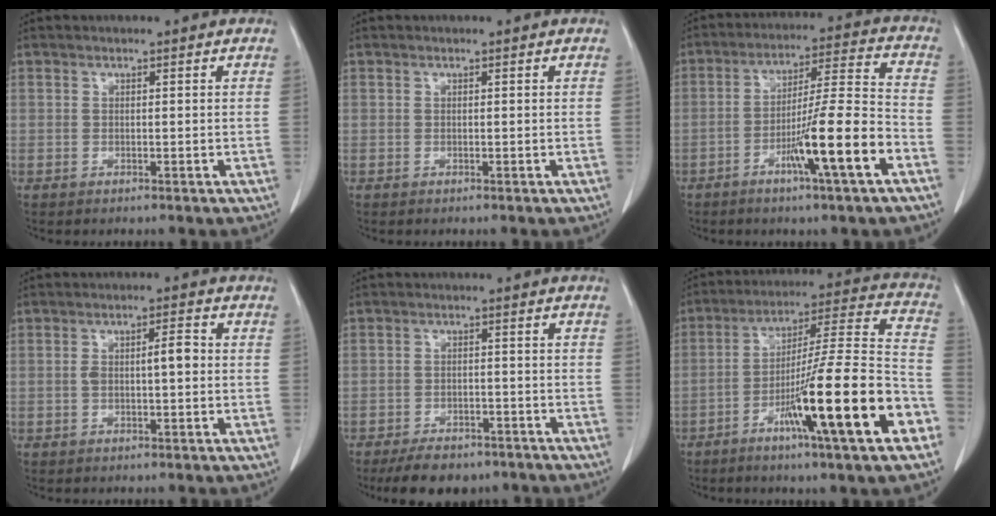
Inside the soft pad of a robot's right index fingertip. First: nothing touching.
{"total": 0.0}
{"total": 13.2, "force": [-5.7, -0.5, 11.9], "torque": [-0.200, 0.000, -0.095]}
{"total": 4.2, "force": [0.0, 1.2, 4.1], "torque": [-0.077, 0.016, 0.002]}
{"total": 9.1, "force": [-7.1, 3.5, 4.4], "torque": [-0.069, -0.006, -0.112]}
{"total": 21.6, "force": [-9.0, 0.0, 19.6], "torque": [-0.283, -0.016, -0.149]}